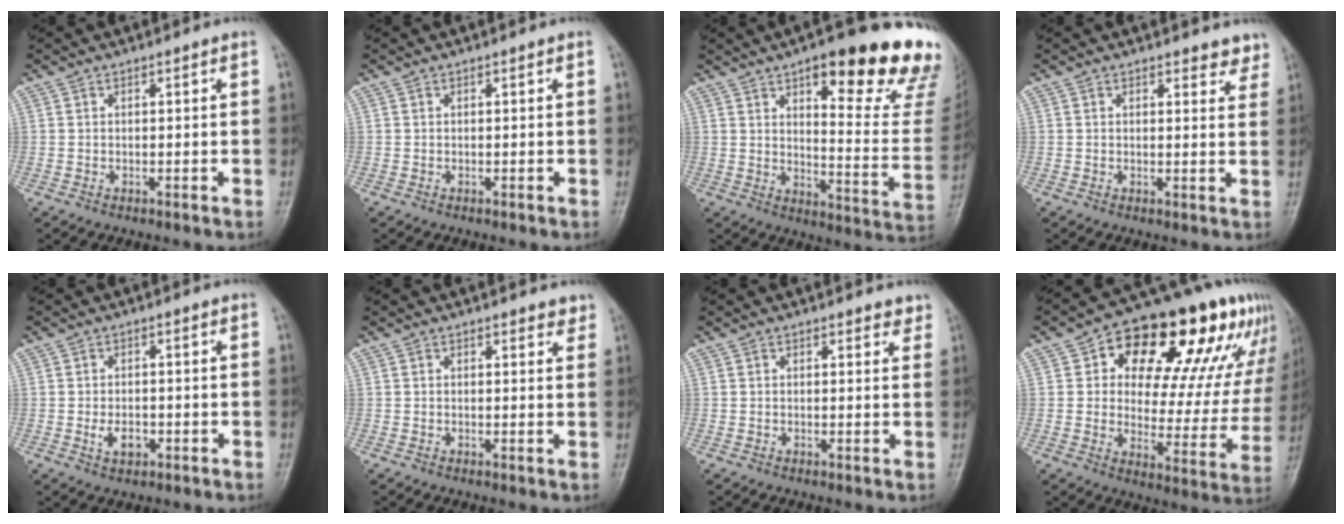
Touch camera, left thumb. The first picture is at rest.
{"total": 0.0}
{"total": 24.1, "force": [14.5, 6.9, 17.9], "torque": [-0.185, -0.077, 0.192]}
{"total": 3.9, "force": [3.5, 1.6, 0.8], "torque": [0.022, -0.021, 0.027]}
{"total": 3.2, "force": [-0.9, 2.1, 2.3], "torque": [-0.036, 0.001, -0.013]}
{"total": 2.1, "force": [1.7, 0.9, 0.8], "torque": [0.009, -0.007, 0.015]}
{"total": 2.2, "force": [1.8, 1.0, 0.8], "torque": [0.013, -0.008, 0.014]}
{"total": 26.7, "force": [12.7, 13.5, 19.2], "torque": [-0.210, 0.010, 0.188]}